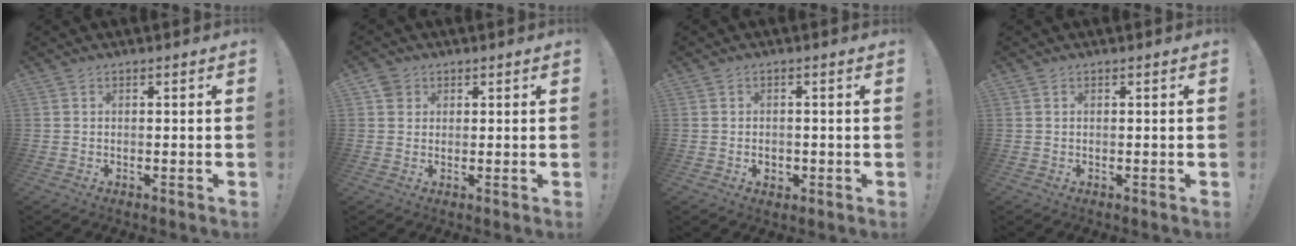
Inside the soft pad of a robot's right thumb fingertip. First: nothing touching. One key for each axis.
{"total": 3.1, "fx": 1.6, "fy": 2.6, "fz": 0.7, "tx": -0.006, "ty": -0.003, "tz": 0.029}
{"total": 1.8, "fx": 0.0, "fy": 1.6, "fz": 0.9, "tx": -0.001, "ty": -0.008, "tz": -0.004}
{"total": 0.0}